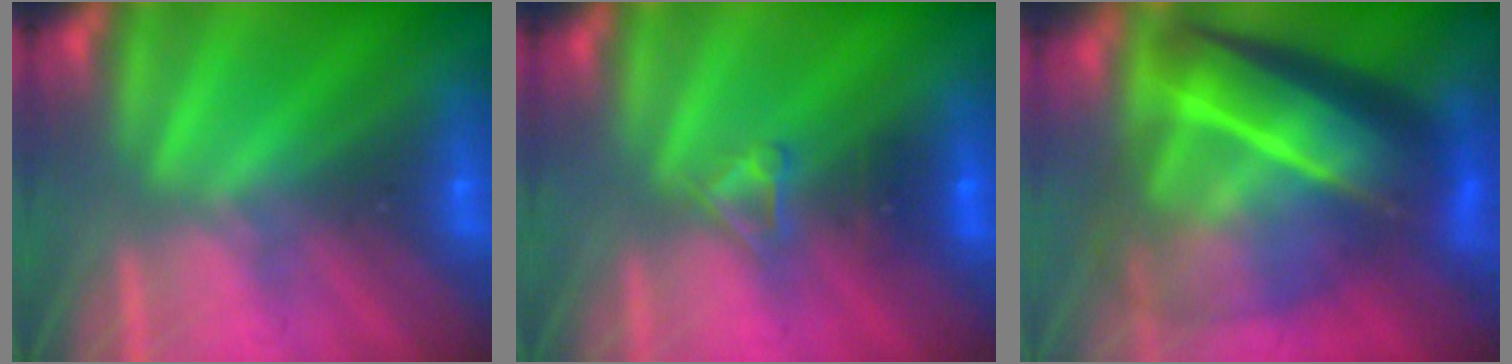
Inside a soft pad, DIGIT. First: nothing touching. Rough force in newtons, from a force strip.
{"total": 2.9}
{"total": 7.6}